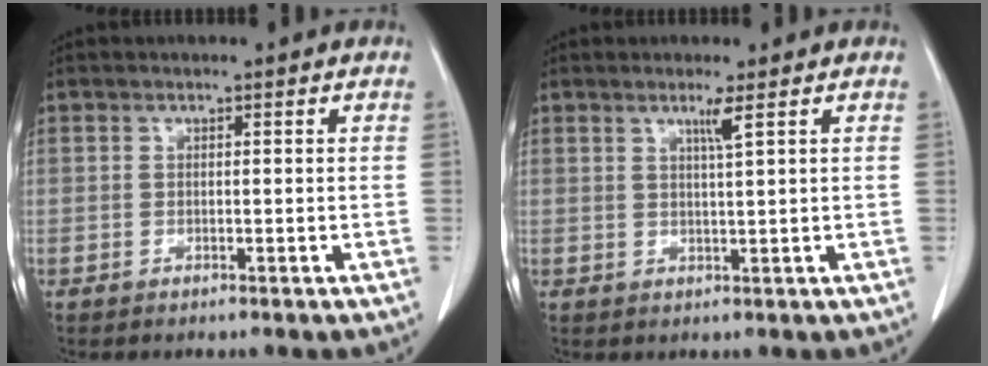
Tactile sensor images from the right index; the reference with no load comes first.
{"total": 2.2, "force": [1.2, -0.7, 1.7], "torque": [-0.035, -0.007, 0.024]}